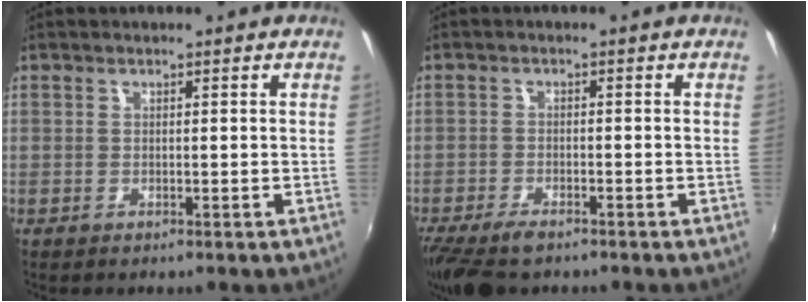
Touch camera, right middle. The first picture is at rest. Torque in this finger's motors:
{"motor_torque": [0.83, -0.67, 0.06, 0.08]}